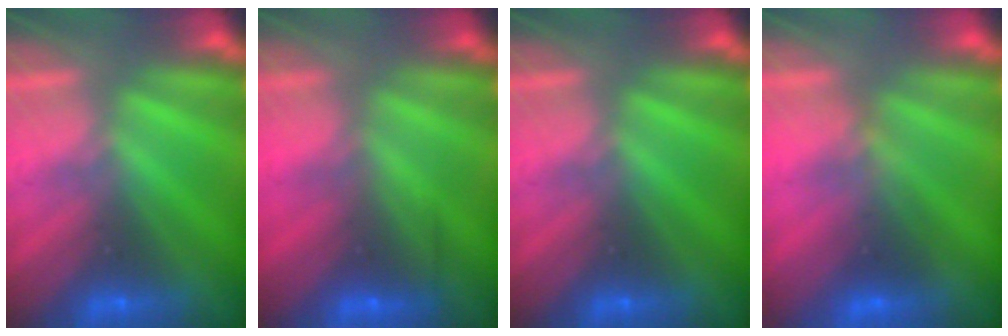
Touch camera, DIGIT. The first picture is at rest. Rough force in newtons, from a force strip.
{"total": 2.2}
{"total": 0.0}
{"total": 2.9}